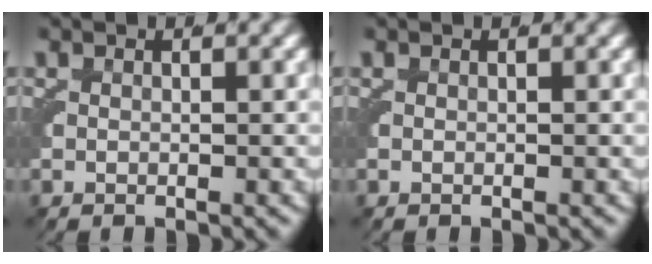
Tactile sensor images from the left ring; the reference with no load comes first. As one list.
[{"total": 0.0}]